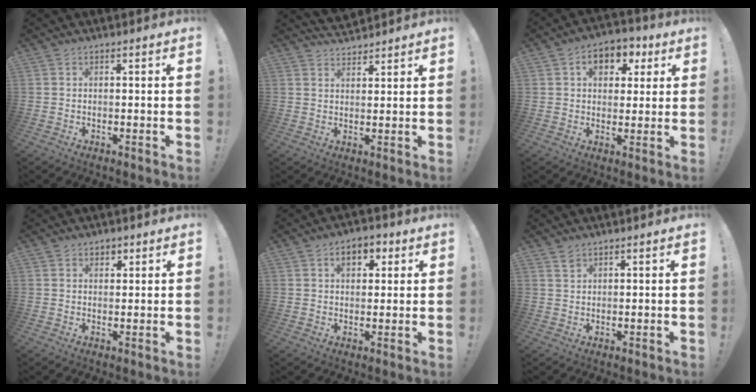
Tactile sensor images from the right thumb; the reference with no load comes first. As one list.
[{"total": 4.5, "force": [4.2, 1.4, 0.4], "torque": [-0.002, -0.028, 0.079]}, {"total": 8.7, "force": [3.1, 6.5, 4.9], "torque": [-0.060, -0.011, 0.056]}, {"total": 1.9, "force": [1.1, 1.4, 0.4], "torque": [0.006, -0.006, 0.017]}, {"total": 6.4, "force": [2.3, 4.3, 4.1], "torque": [-0.053, 0.004, 0.037]}, {"total": 2.0, "force": [1.6, 1.0, 0.7], "torque": [-0.001, -0.012, 0.028]}]